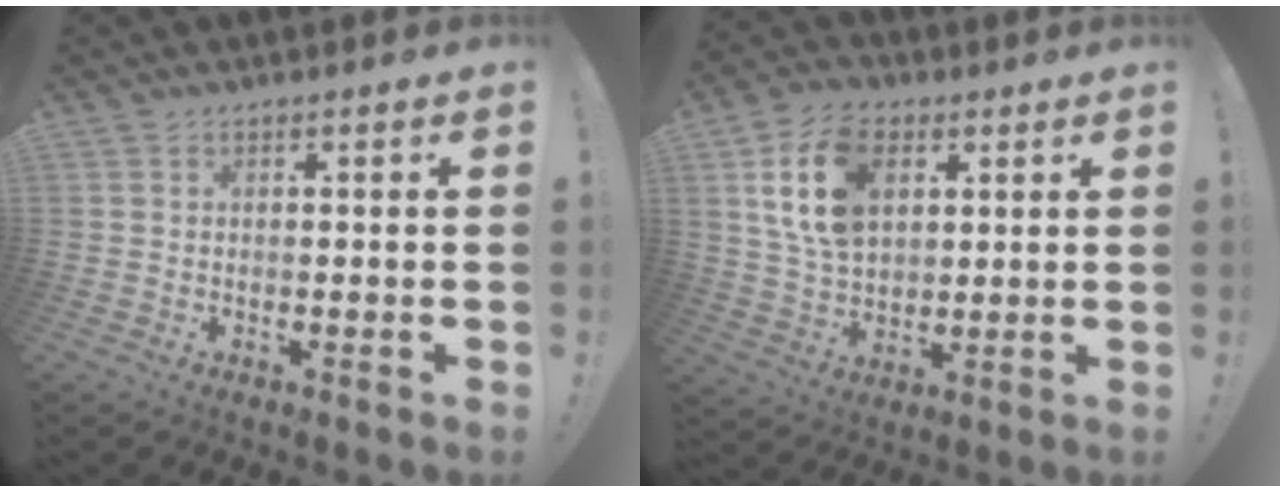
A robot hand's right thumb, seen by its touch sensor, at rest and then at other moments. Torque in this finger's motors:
{"motor_torque": [1.23, 2.62, 0.61, -0.29, 0.43]}